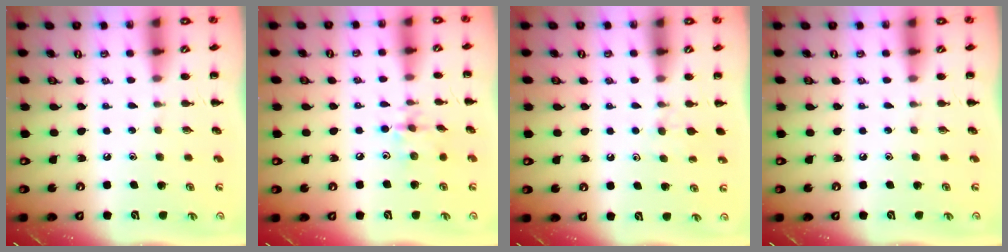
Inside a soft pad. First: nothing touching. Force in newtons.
{"total": 5.9, "press": 5.9, "slide": 0.6}
{"total": 5.2, "press": 4.8, "slide": 1.9}
{"total": 0.0}